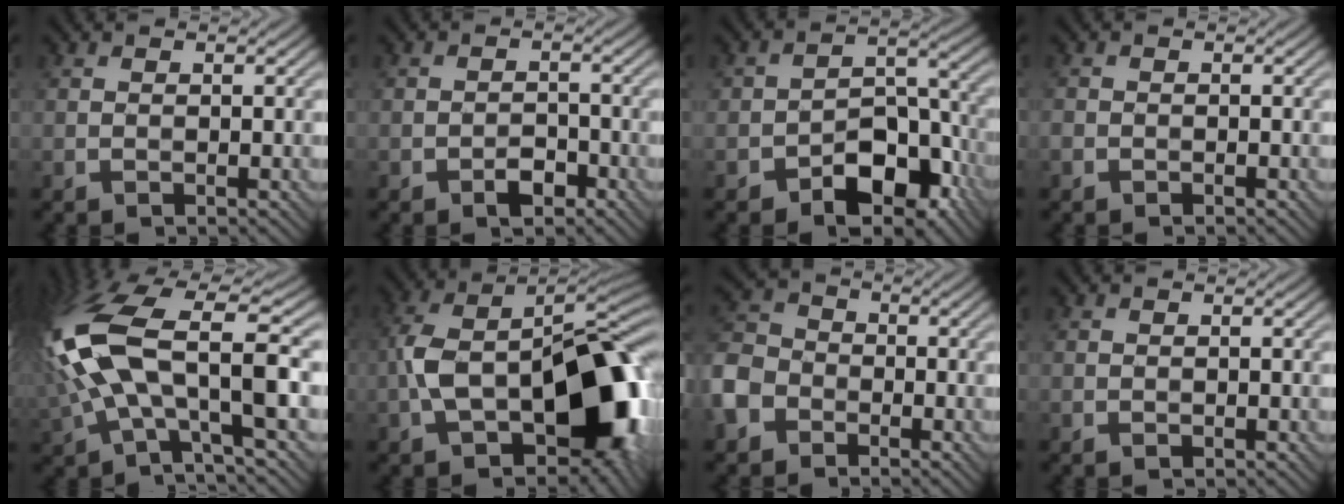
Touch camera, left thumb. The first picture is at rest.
{"total": 2.5, "force": [-1.7, 1.4, 1.2], "torque": [-0.015, 0.004, -0.032]}
{"total": 9.4, "force": [-5.1, 5.7, 5.3], "torque": [-0.067, -0.002, -0.093]}
{"total": 0.9, "force": [-0.7, 0.5, 0.0], "torque": [-0.001, -0.002, -0.015]}
{"total": 14.9, "force": [0.2, 5.7, 13.7], "torque": [-0.310, 0.007, -0.004]}
{"total": 17.0, "force": [-3.8, 10.0, 13.2], "torque": [-0.211, -0.011, -0.065]}
{"total": 7.6, "force": [-4.2, 5.5, 3.1], "torque": [-0.096, -0.005, -0.108]}
{"total": 0.0}